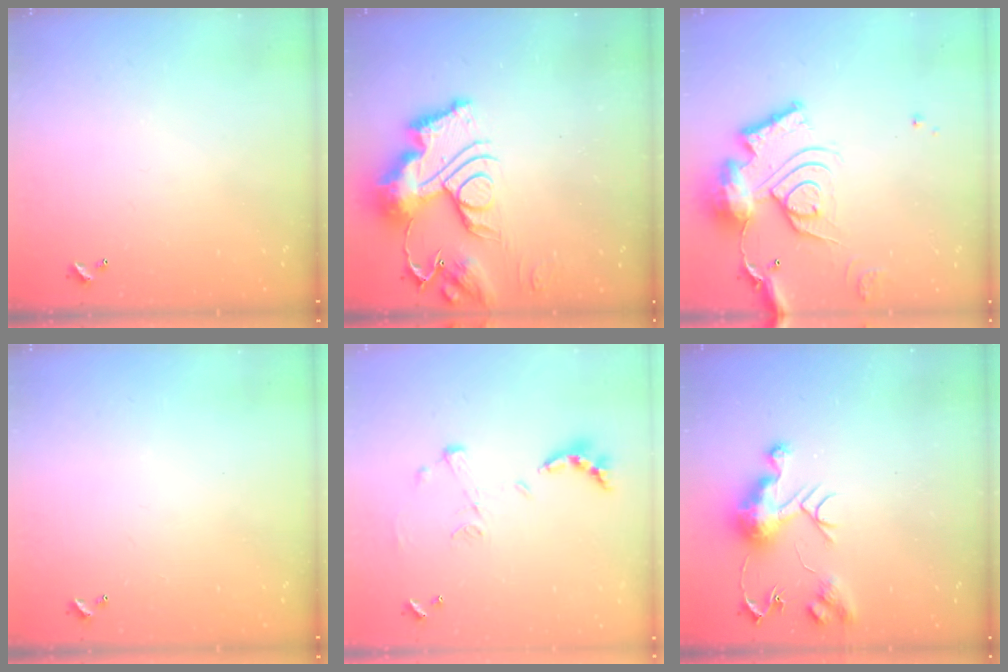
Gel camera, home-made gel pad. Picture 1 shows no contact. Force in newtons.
{"total": 17.9, "press": 17.8, "slide": 1.9}
{"total": 21.9, "press": 21.7, "slide": 2.3}
{"total": 0.0}
{"total": 1.1, "press": 1.0, "slide": 0.4}
{"total": 10.6, "press": 10.6, "slide": 0.9}